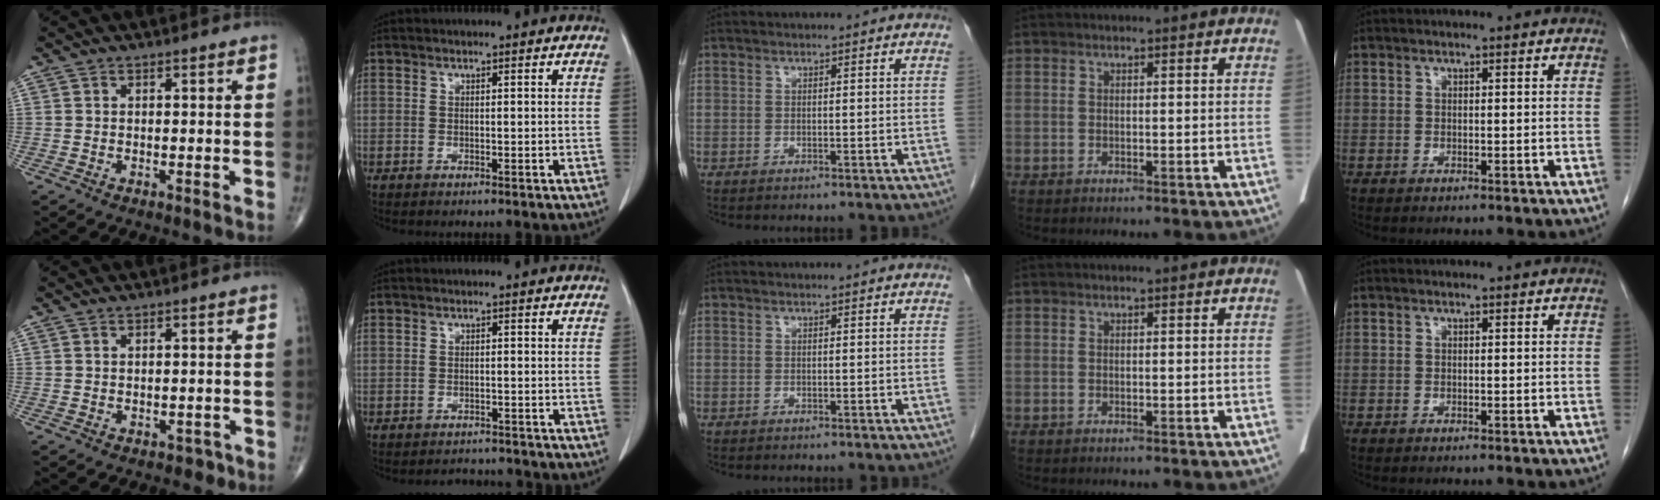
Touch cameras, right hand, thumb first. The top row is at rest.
{"thumb": {"total": 1.1, "force": [-0.5, 0.9, 0.4], "torque": [0.002, 0.003, -0.006]}, "index": {"total": 3.0, "force": [-2.8, 1.0, -0.2], "torque": [0.004, -0.001, -0.039]}}